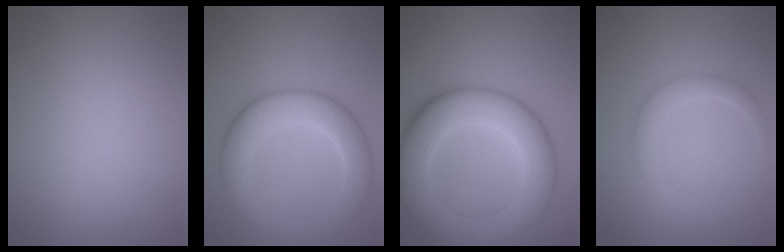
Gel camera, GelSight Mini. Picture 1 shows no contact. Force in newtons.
{"total": 6.3, "press": 6.3, "slide": 0.3}
{"total": 10.0, "press": 10.0, "slide": 0.3}
{"total": 2.1, "press": 2.1, "slide": 0.1}